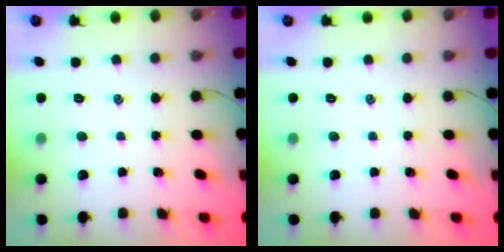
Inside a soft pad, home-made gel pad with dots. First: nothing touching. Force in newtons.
{"total": 0.0}